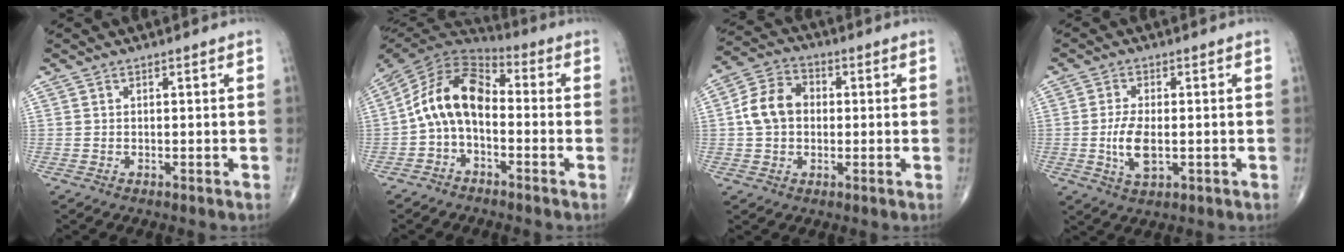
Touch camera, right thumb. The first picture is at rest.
{"total": 12.5, "force": [-1.5, 7.7, 9.8], "torque": [-0.169, 0.052, -0.043]}
{"total": 8.8, "force": [0.3, 6.7, 5.7], "torque": [-0.098, 0.025, -0.003]}
{"total": 6.2, "force": [-0.8, 2.9, 5.5], "torque": [-0.109, -0.006, -0.013]}